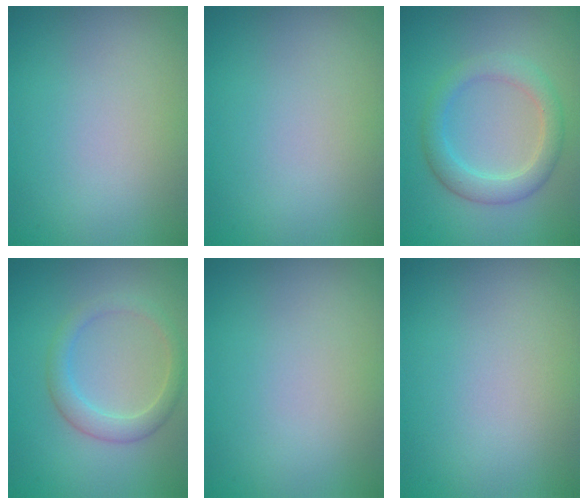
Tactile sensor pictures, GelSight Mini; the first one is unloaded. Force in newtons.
{"total": 0.0}
{"total": 3.3, "press": 3.3, "slide": 0.1}
{"total": 2.7, "press": 2.7, "slide": 0.1}
{"total": 0.0}
{"total": 0.0}